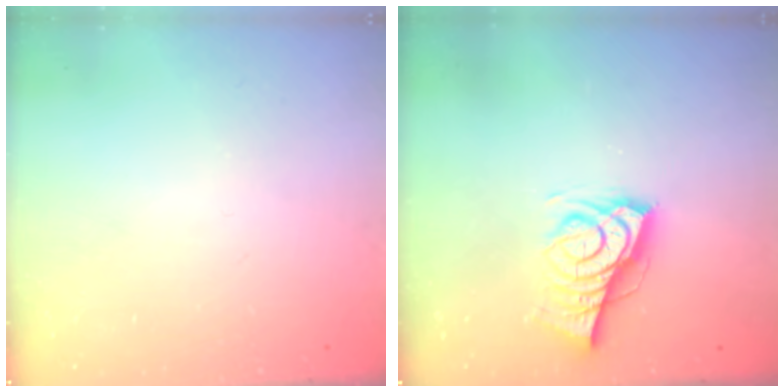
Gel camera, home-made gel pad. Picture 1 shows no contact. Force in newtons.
{"total": 9.0, "press": 8.3, "slide": 3.2}